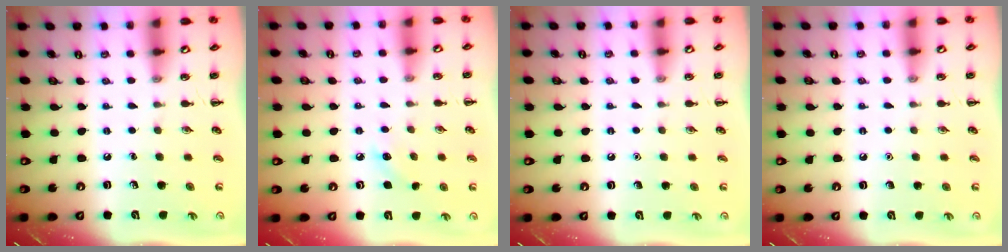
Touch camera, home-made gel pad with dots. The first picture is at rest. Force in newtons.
{"total": 5.8, "press": 5.6, "slide": 1.4}
{"total": 1.5, "press": 1.5, "slide": 0.1}
{"total": 1.5, "press": 1.5, "slide": 0.1}